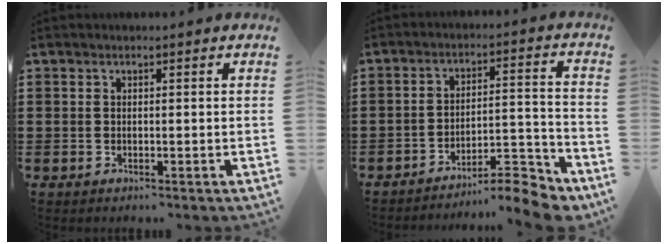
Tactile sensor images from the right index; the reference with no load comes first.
{"total": 8.2, "force": [-7.6, 0.9, 2.9], "torque": [-0.035, 0.014, -0.145]}